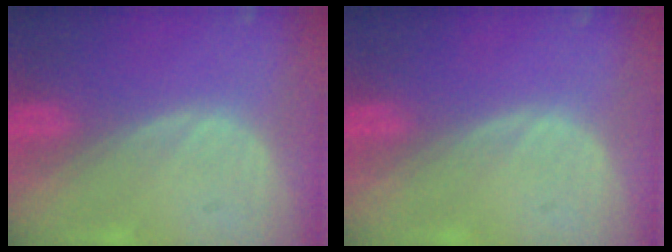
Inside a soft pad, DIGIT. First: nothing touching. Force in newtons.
{"total": 0.0}